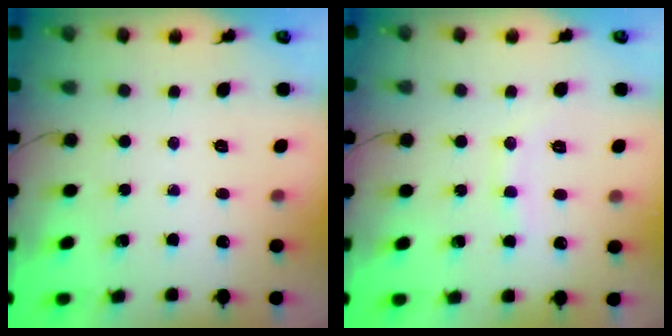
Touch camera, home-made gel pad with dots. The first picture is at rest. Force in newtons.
{"total": 5.9, "press": 5.7, "slide": 1.3}